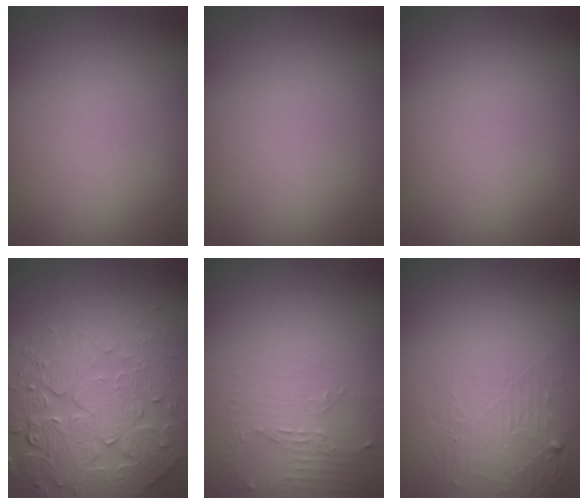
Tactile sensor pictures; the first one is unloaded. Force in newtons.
{"total": 0.0}
{"total": 0.0}
{"total": 7.7, "press": 5.8, "slide": 5.1}
{"total": 2.2, "press": 1.6, "slide": 1.5}
{"total": 1.9, "press": 0.6, "slide": 1.8}